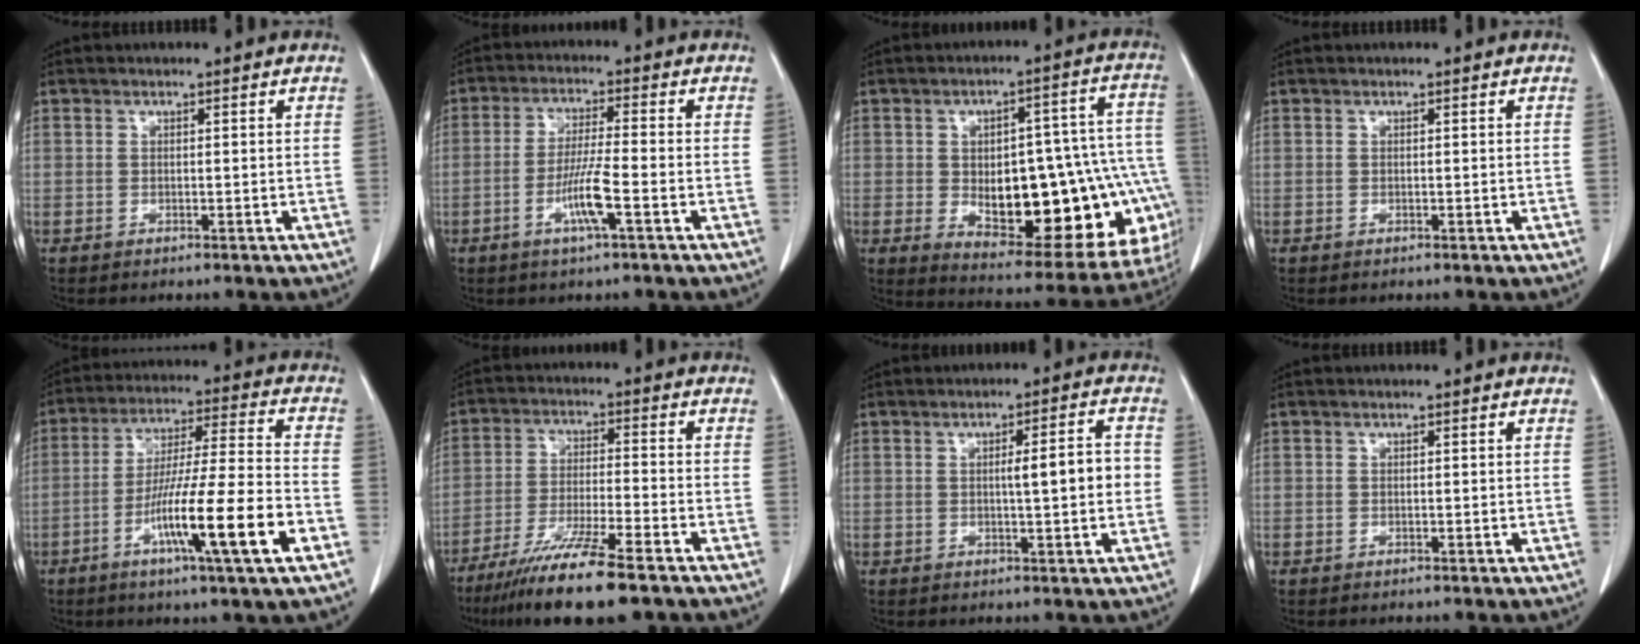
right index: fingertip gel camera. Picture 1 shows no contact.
{"total": 6.6, "force": [-2.6, -0.2, 6.1], "torque": [-0.120, -0.007, -0.050]}
{"total": 27.0, "force": [-5.0, 10.8, 24.2], "torque": [-0.252, 0.029, -0.040]}
{"total": 0.0}
{"total": 17.8, "force": [-7.2, -0.1, 16.2], "torque": [-0.283, -0.017, -0.123]}
{"total": 12.6, "force": [-9.1, 0.3, 8.8], "torque": [-0.156, -0.037, -0.155]}
{"total": 5.9, "force": [0.0, 0.4, 5.8], "torque": [-0.086, 0.006, 0.000]}
{"total": 0.0}